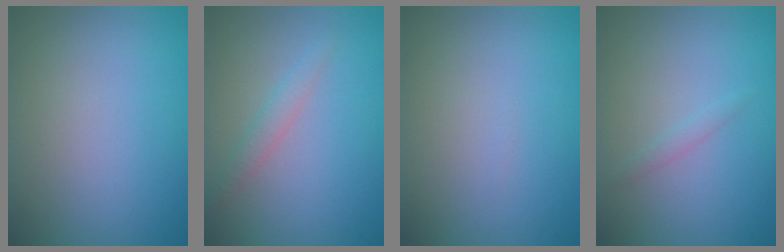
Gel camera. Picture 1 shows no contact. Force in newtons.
{"total": 1.0, "press": 1.0, "slide": 0.1}
{"total": 0.0}
{"total": 0.8, "press": 0.8, "slide": 0.1}